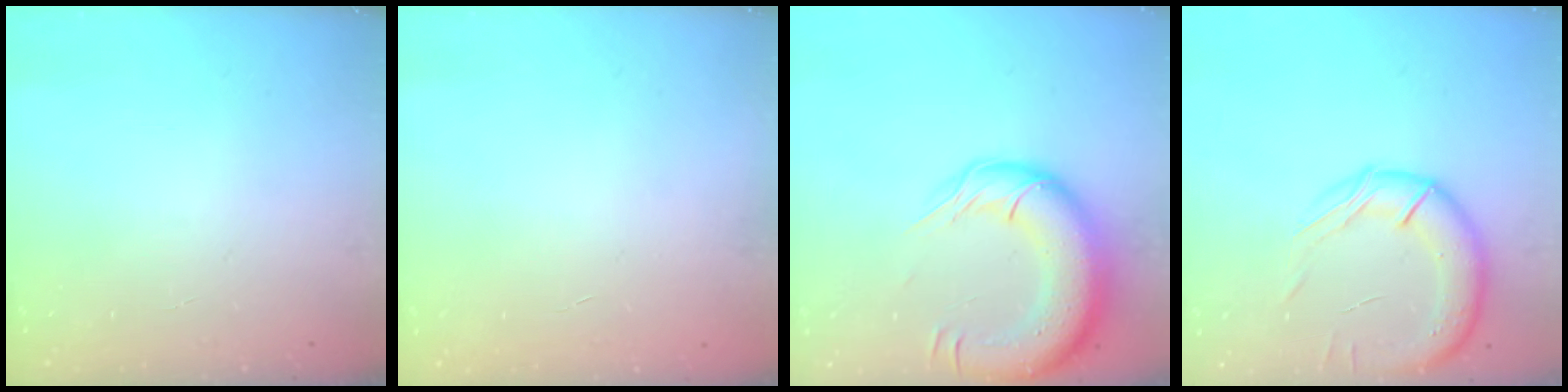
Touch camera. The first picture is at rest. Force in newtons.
{"total": 0.5, "press": 0.5, "slide": 0.1}
{"total": 19.7, "press": 19.1, "slide": 4.6}
{"total": 16.6, "press": 16.1, "slide": 4.3}